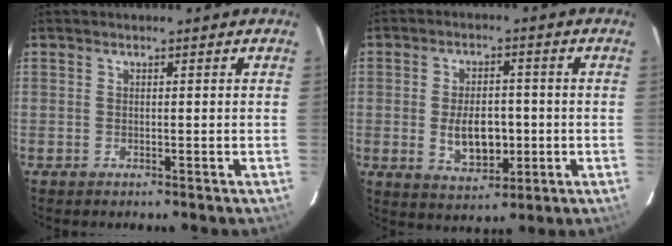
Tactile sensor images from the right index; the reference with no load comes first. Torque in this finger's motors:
{"motor_torque": [0.45, -0.12, 0.39, 0.05]}